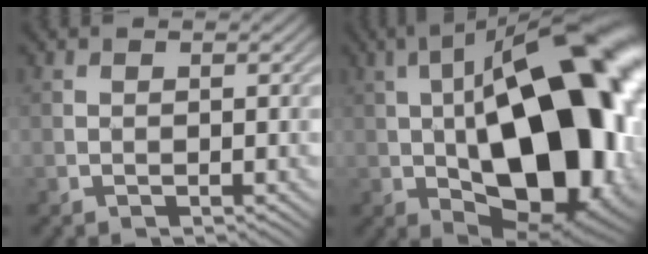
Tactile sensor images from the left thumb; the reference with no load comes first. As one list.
[{"total": 22.8, "force": [-0.3, 12.0, 19.4], "torque": [-0.290, -0.012, -0.016]}]